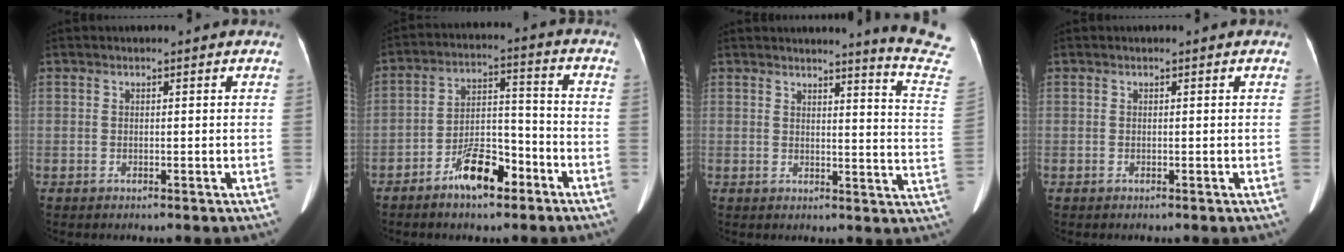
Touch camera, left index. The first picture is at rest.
{"total": 8.8, "force": [-5.6, 3.2, 5.9], "torque": [-0.110, 0.015, -0.095]}
{"total": 11.1, "force": [10.7, -2.2, 2.1], "torque": [-0.021, -0.118, 0.098]}
{"total": 0.0}